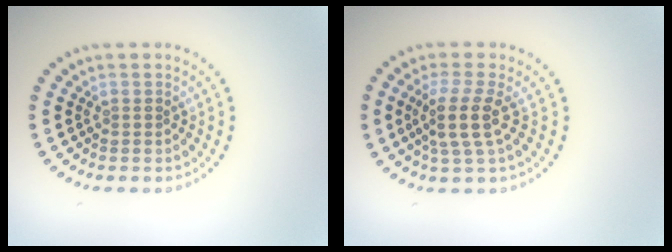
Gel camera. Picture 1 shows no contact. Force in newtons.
{"total": 3.4, "press": 2.6, "slide": 2.1}